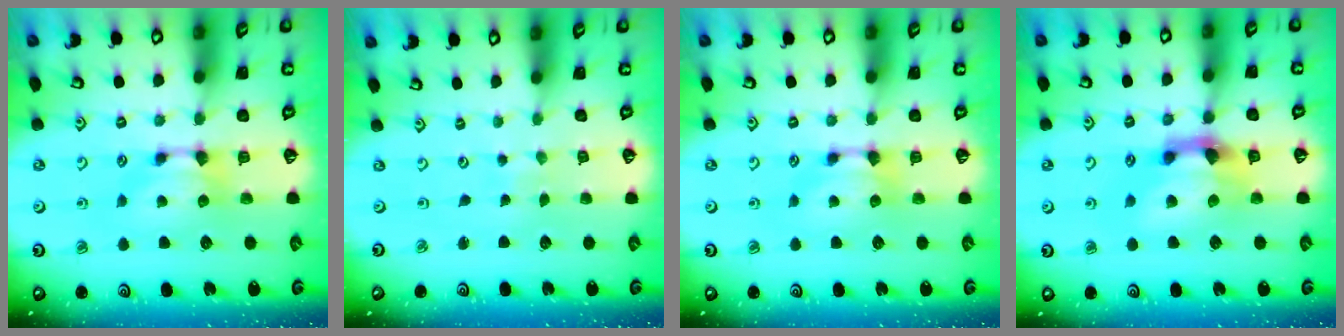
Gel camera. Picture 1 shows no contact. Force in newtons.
{"total": 6.9, "press": 6.8, "slide": 0.4}
{"total": 0.0}
{"total": 4.5, "press": 3.9, "slide": 2.1}